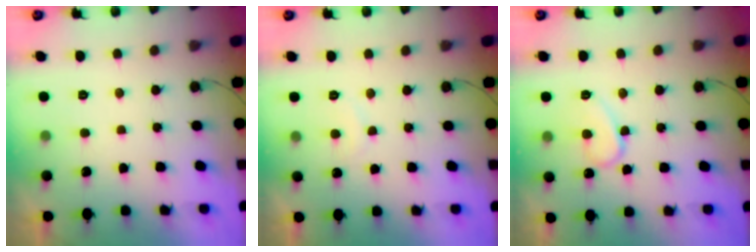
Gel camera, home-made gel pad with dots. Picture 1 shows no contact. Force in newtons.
{"total": 5.7, "press": 5.7, "slide": 0.3}
{"total": 9.0, "press": 9.0, "slide": 1.1}